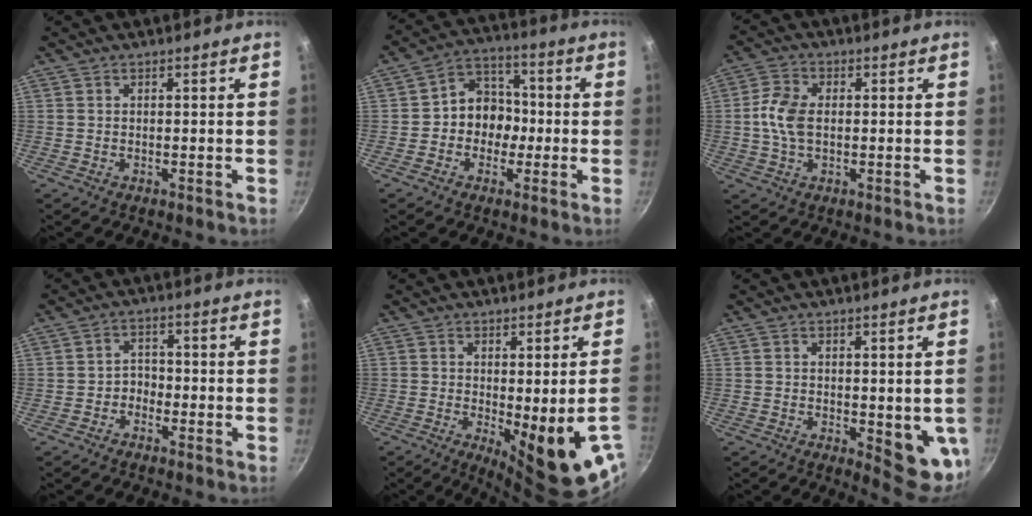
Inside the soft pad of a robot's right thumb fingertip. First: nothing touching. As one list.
[{"total": 9.1, "force": [-1.4, 7.8, 4.3], "torque": [-0.012, 0.035, -0.037]}, {"total": 7.0, "force": [-0.1, 4.5, 5.4], "torque": [-0.104, 0.015, -0.007]}, {"total": 2.5, "force": [-1.5, 1.8, 0.8], "torque": [0.005, 0.022, -0.030]}, {"total": 12.4, "force": [-2.5, 2.8, 11.8], "torque": [-0.144, -0.025, -0.022]}, {"total": 8.5, "force": [-0.3, 3.5, 7.7], "torque": [-0.075, -0.008, 0.004]}]